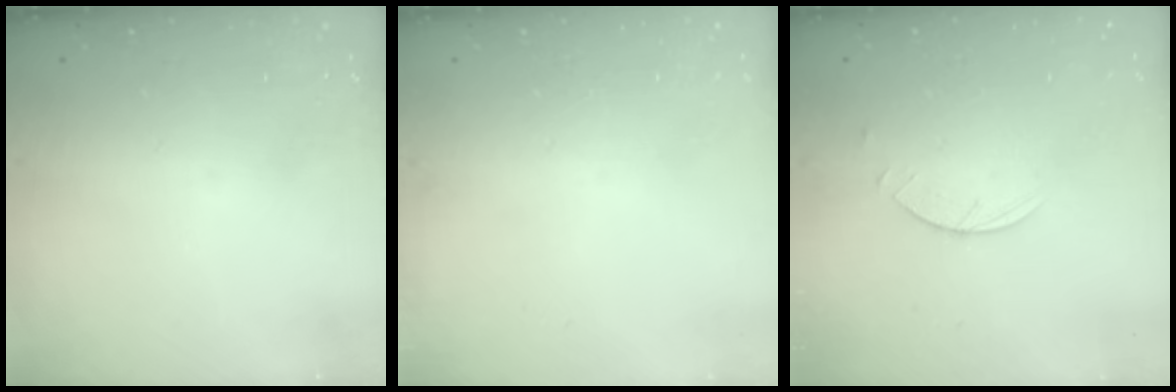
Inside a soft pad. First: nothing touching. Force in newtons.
{"total": 0.0}
{"total": 2.9, "press": 2.8, "slide": 0.3}